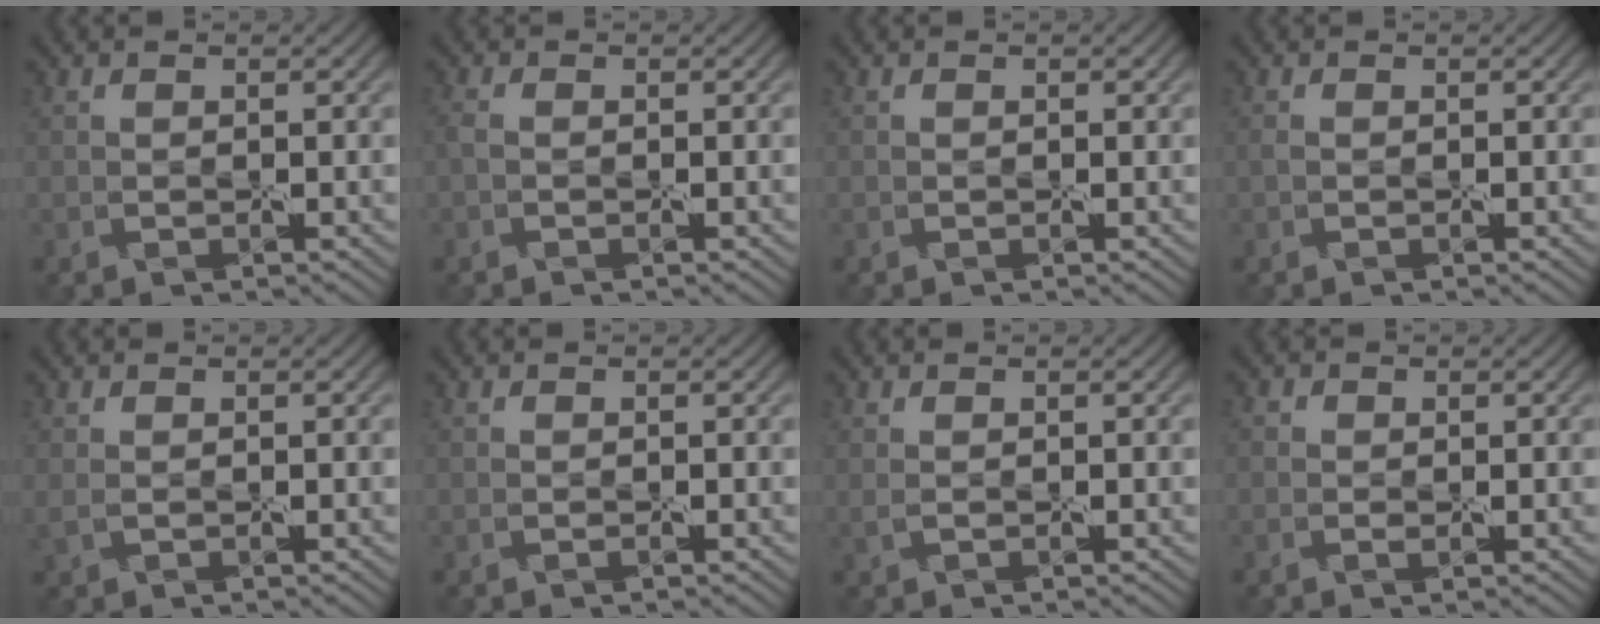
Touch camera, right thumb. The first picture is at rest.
{"total": 0.5, "force": [-0.4, 0.2, 0.3], "torque": [-0.006, -0.003, -0.008]}
{"total": 0.0}
{"total": 0.0}
{"total": 1.1, "force": [0.3, 0.5, 1.0], "torque": [-0.024, 0.004, 0.008]}
{"total": 0.0}
{"total": 0.6, "force": [0.5, -0.2, 0.3], "torque": [-0.010, 0.006, 0.010]}
{"total": 0.9, "force": [-0.2, 0.9, 0.2], "torque": [0.011, -0.006, -0.004]}